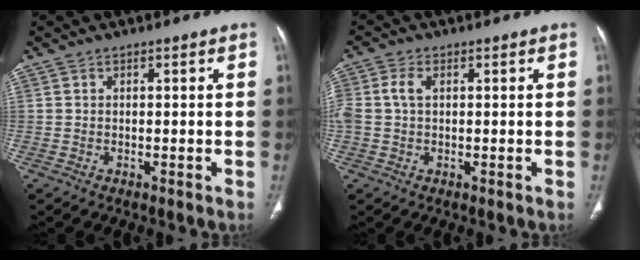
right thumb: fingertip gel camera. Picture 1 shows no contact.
{"total": 4.1, "force": [0.6, 2.6, 3.1], "torque": [-0.094, 0.014, 0.012]}